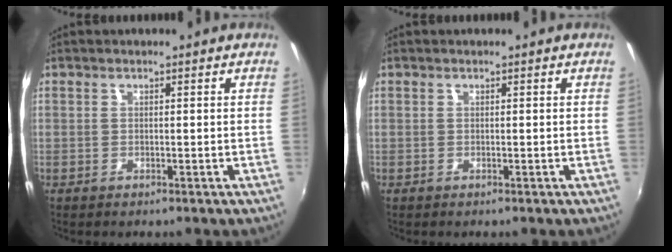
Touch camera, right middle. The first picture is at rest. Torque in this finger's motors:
{"motor_torque": [0.03, -0.27, 0.00, 0.00]}